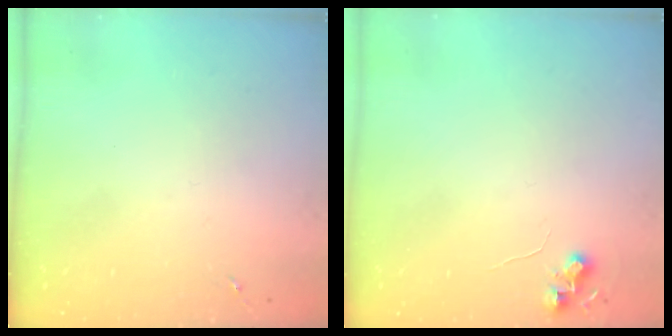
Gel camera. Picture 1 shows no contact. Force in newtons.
{"total": 6.0, "press": 5.9, "slide": 0.7}